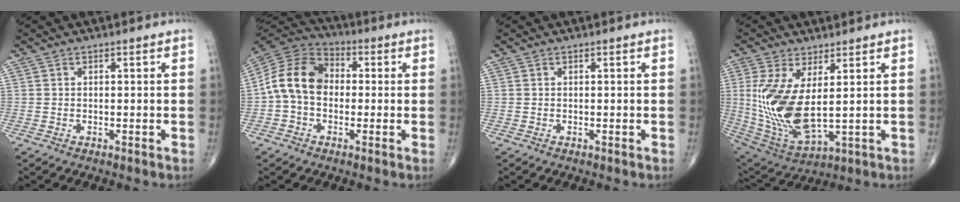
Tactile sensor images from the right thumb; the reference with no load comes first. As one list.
[{"total": 11.8, "force": [-0.7, 8.8, 7.8], "torque": [-0.135, 0.037, -0.027]}, {"total": 0.0}, {"total": 15.2, "force": [2.0, 6.4, 13.6], "torque": [-0.289, -0.026, 0.060]}]